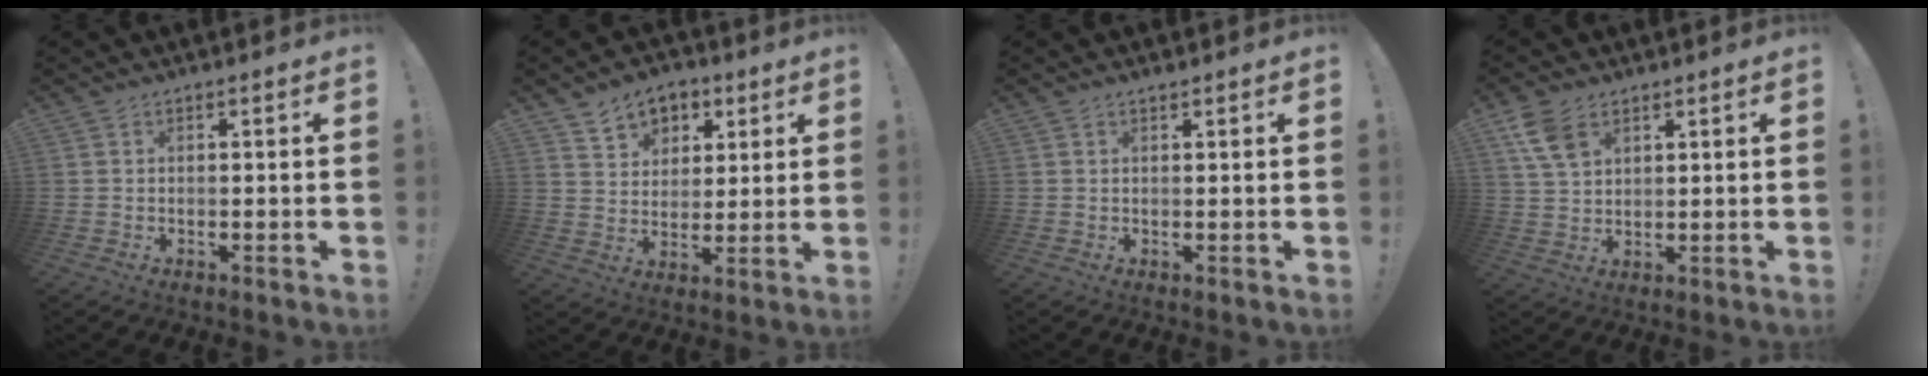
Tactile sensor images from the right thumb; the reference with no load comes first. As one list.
[{"total": 8.3, "force": [4.7, 6.5, 2.2], "torque": [-0.028, -0.033, 0.092]}, {"total": 0.7, "force": [0.7, 0.1, 0.2], "torque": [0.000, -0.002, 0.013]}, {"total": 8.2, "force": [4.3, 5.1, 4.7], "torque": [-0.093, -0.009, 0.087]}]